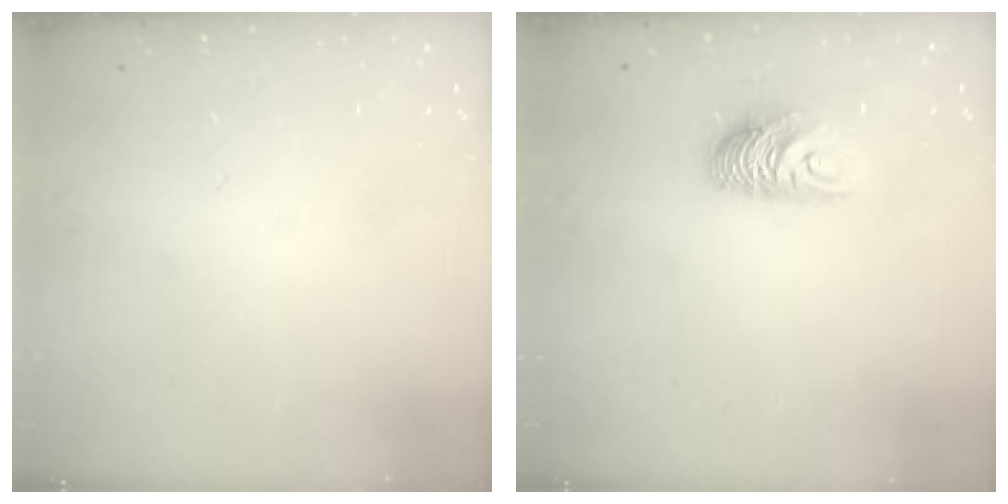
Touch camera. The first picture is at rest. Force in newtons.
{"total": 8.4, "press": 8.4, "slide": 0.3}